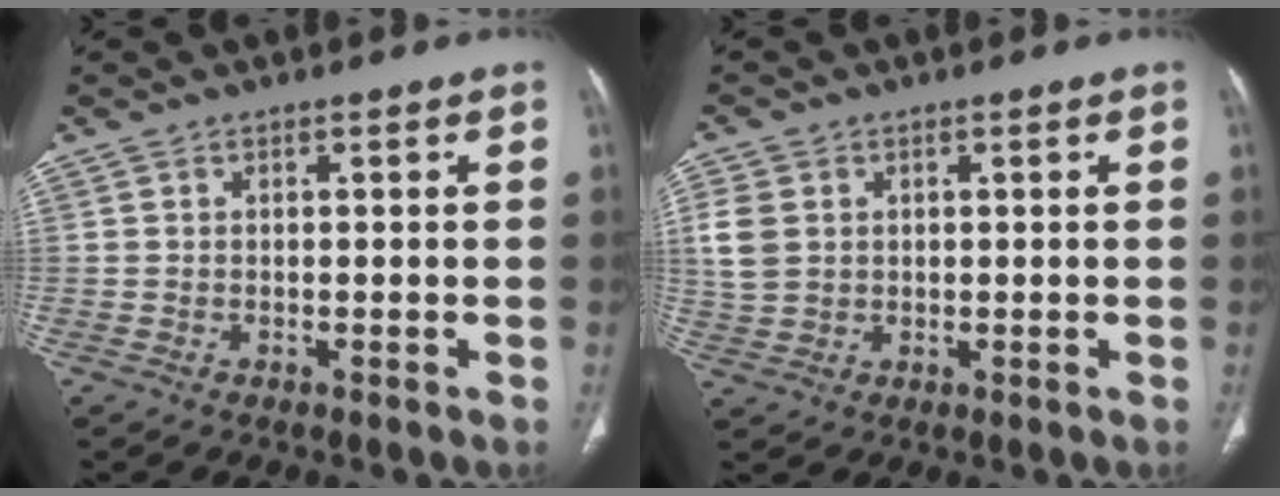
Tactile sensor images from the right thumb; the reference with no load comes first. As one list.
[{"total": 5.9, "force": [1.3, 4.7, 3.4], "torque": [-0.069, 0.001, 0.029]}]